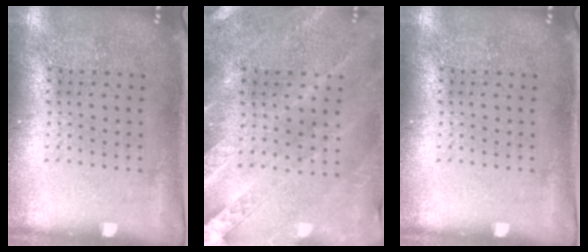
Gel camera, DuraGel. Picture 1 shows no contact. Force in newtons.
{"total": 0.8, "press": 0.8, "slide": 0.2}
{"total": 0.0}